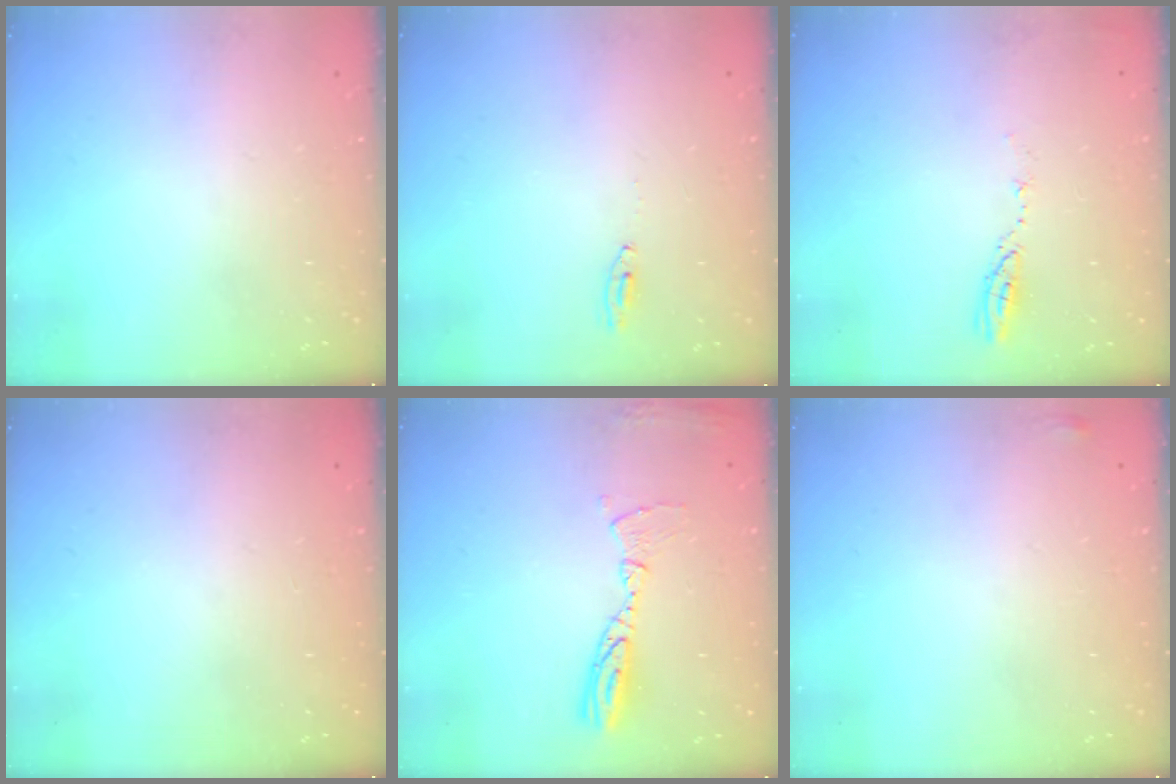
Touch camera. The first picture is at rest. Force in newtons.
{"total": 2.4, "press": 2.4, "slide": 0.2}
{"total": 4.0, "press": 3.9, "slide": 0.4}
{"total": 0.0}
{"total": 10.0, "press": 10.0, "slide": 0.8}
{"total": 10.3, "press": 3.9, "slide": 9.5}